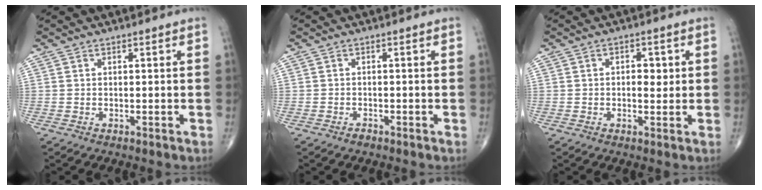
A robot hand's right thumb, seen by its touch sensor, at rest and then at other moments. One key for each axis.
{"total": 0.9, "fx": -0.8, "fy": 0.5, "fz": 0.3, "tx": -0.006, "ty": 0.003, "tz": -0.015}
{"total": 3.4, "fx": 0.4, "fy": 1.9, "fz": 2.8, "tx": -0.030, "ty": 0.001, "tz": 0.004}